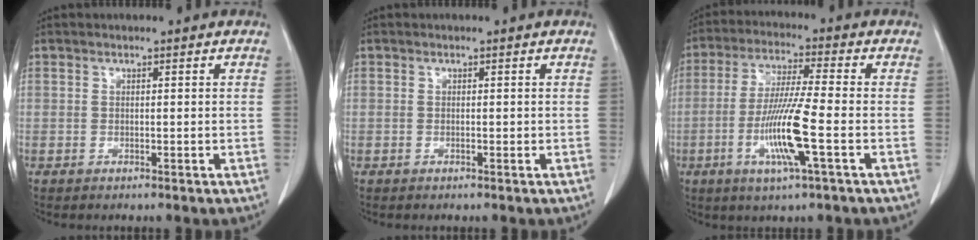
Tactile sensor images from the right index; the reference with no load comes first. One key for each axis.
{"total": 0.0}
{"total": 10.7, "fx": -3.1, "fy": -0.3, "fz": 10.2, "tx": -0.202, "ty": -0.014, "tz": -0.062}